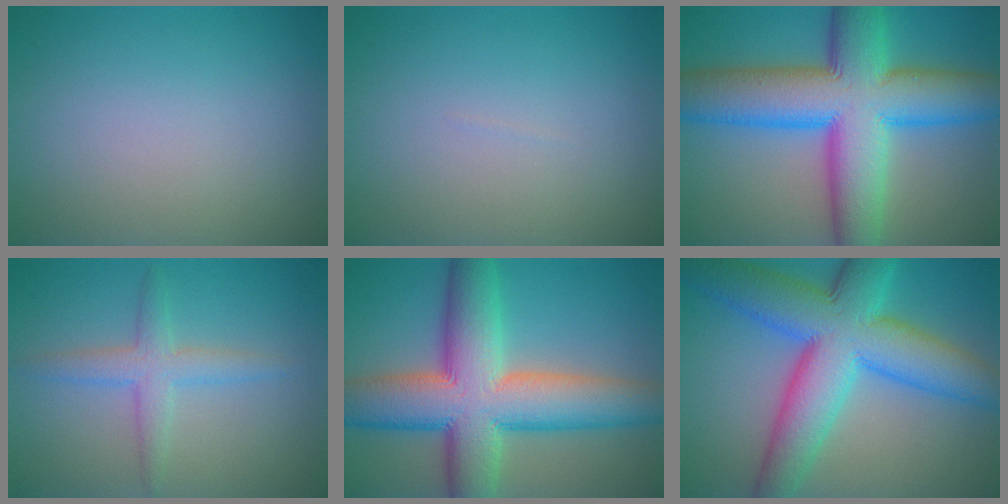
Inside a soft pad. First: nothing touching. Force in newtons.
{"total": 0.0}
{"total": 13.8, "press": 13.8, "slide": 0.3}
{"total": 2.9, "press": 2.9, "slide": 0.1}
{"total": 12.7, "press": 12.7, "slide": 0.4}
{"total": 11.9, "press": 11.9, "slide": 0.3}